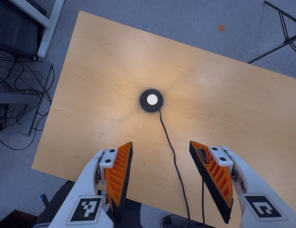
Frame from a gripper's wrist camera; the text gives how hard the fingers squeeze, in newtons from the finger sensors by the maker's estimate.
{"total": 0.0}